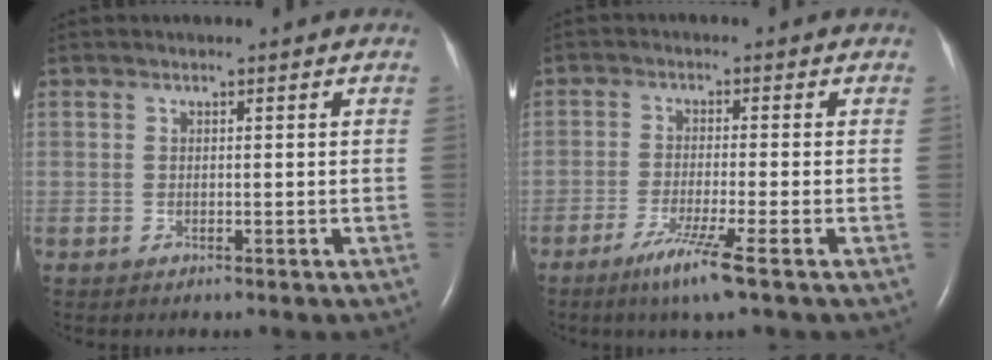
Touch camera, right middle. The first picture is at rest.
{"total": 6.0, "force": [-3.5, -0.8, 4.8], "torque": [-0.094, -0.020, -0.068]}